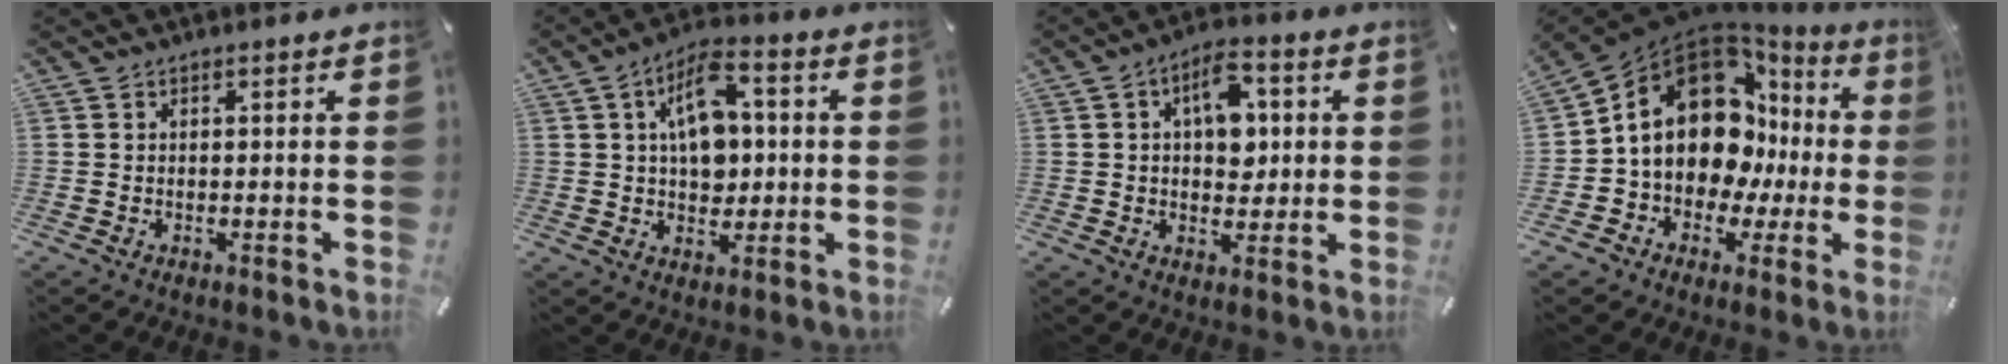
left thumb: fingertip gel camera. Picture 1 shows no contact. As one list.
[{"total": 11.1, "force": [1.8, 7.4, 8.1], "torque": [-0.140, 0.006, 0.031]}, {"total": 9.7, "force": [2.2, 6.4, 6.9], "torque": [-0.090, 0.002, 0.034]}, {"total": 17.0, "force": [3.9, 12.6, 10.8], "torque": [-0.176, -0.032, 0.068]}]